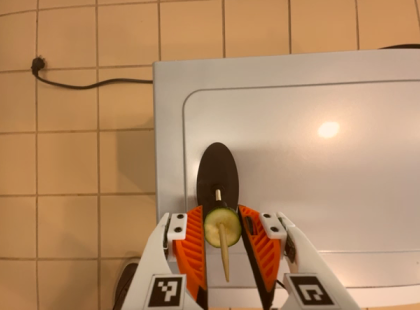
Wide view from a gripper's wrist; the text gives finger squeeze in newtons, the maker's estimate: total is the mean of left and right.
{"total": 8.4, "left": 8.4, "right": 8.4}